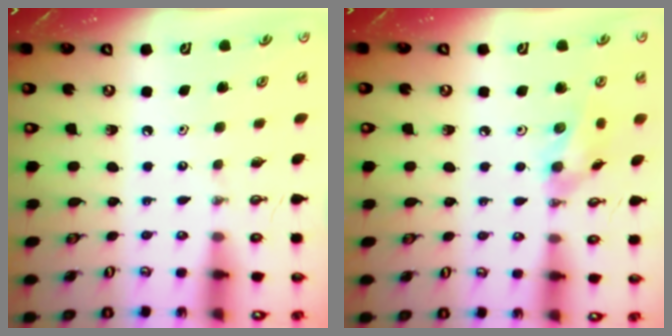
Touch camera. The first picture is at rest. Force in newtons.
{"total": 9.9, "press": 9.6, "slide": 2.6}